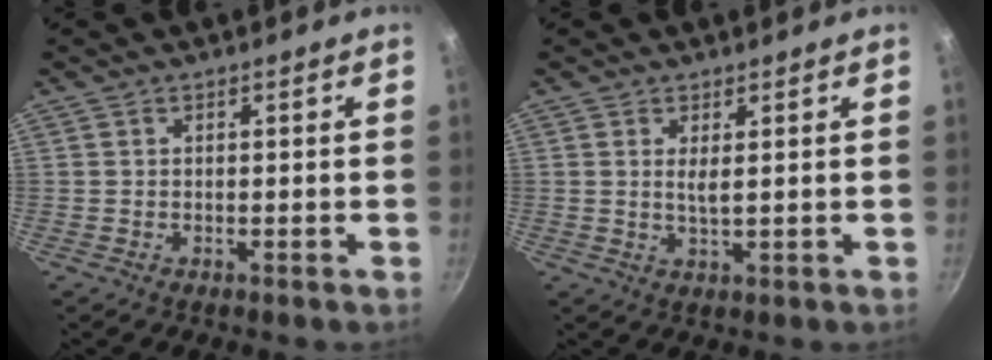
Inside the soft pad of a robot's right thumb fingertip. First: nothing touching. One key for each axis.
{"total": 2.4, "fx": 0.7, "fy": 0.6, "fz": 2.3, "tx": -0.045, "ty": -0.008, "tz": 0.016}